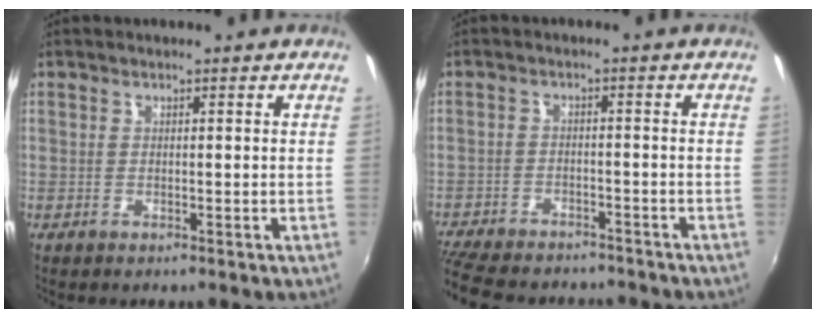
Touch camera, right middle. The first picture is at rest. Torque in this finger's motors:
{"motor_torque": [1.13, -1.01, 0.54, 0.18]}